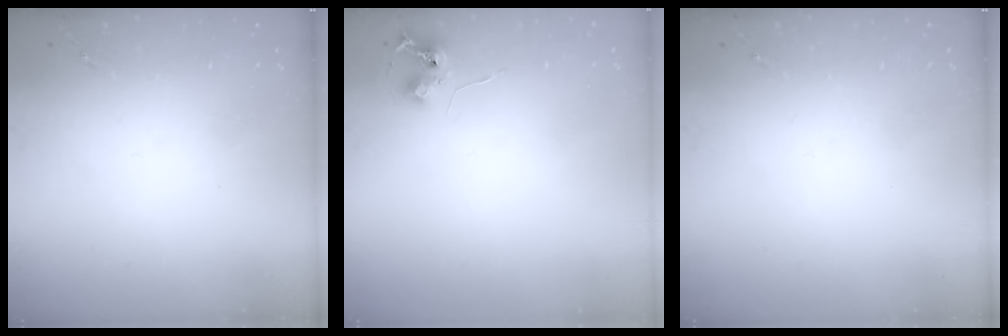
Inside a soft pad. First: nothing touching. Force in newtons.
{"total": 6.4, "press": 6.3, "slide": 0.7}
{"total": 0.0}